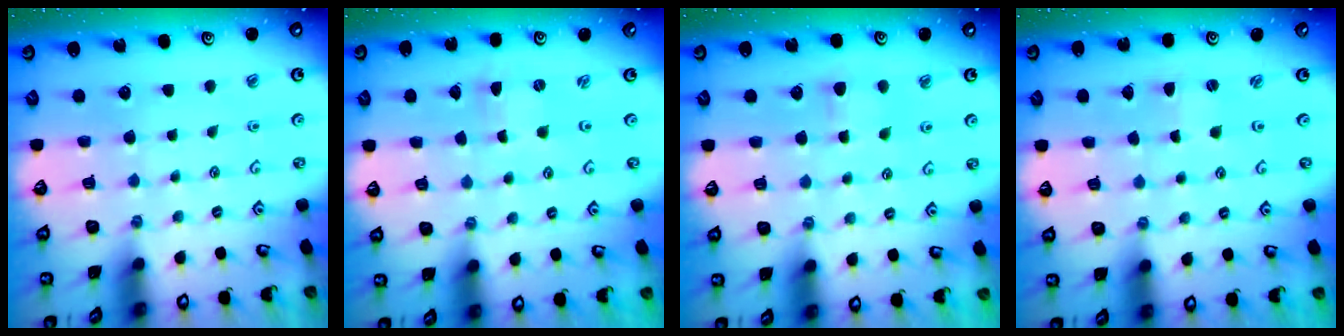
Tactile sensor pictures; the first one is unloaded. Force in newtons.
{"total": 0.0}
{"total": 5.2, "press": 5.2, "slide": 0.8}
{"total": 1.5, "press": 1.4, "slide": 0.2}